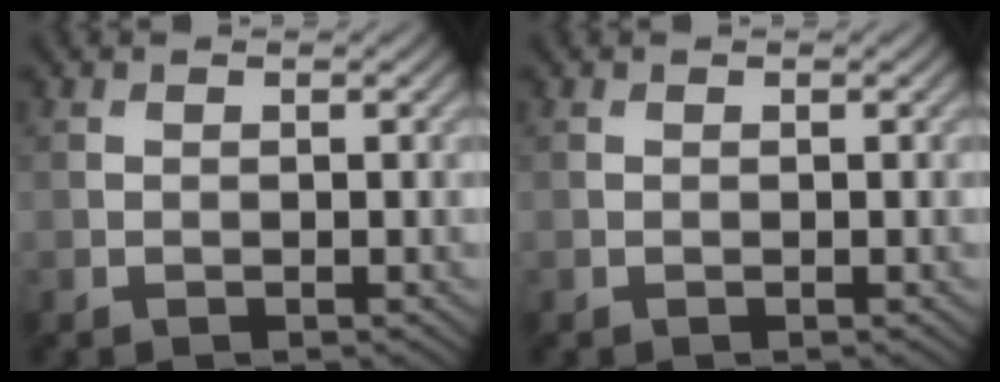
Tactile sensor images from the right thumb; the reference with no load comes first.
{"total": 0.0}